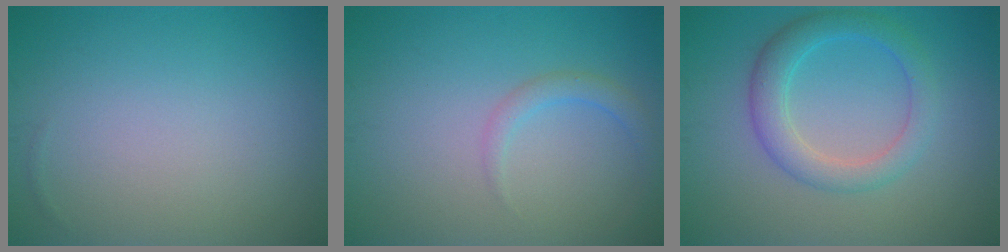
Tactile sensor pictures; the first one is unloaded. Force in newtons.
{"total": 1.6, "press": 1.6, "slide": 0.1}
{"total": 3.8, "press": 3.8, "slide": 0.1}